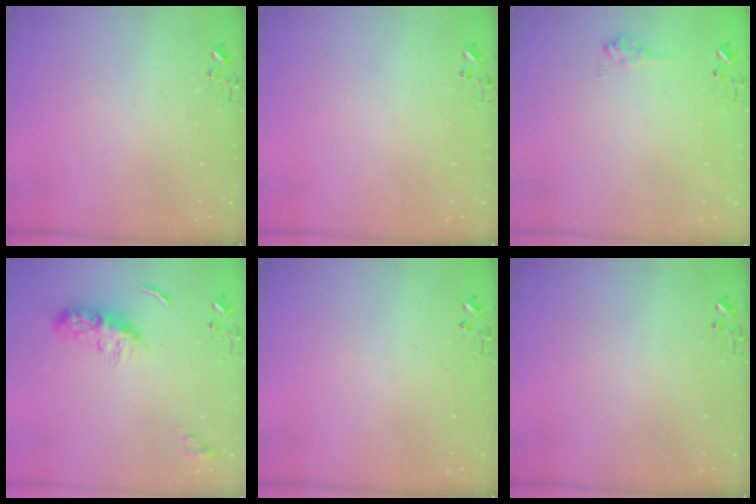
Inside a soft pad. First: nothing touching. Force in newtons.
{"total": 0.0}
{"total": 8.8, "press": 8.7, "slide": 1.0}
{"total": 8.9, "press": 8.9, "slide": 0.6}
{"total": 0.0}
{"total": 0.0}